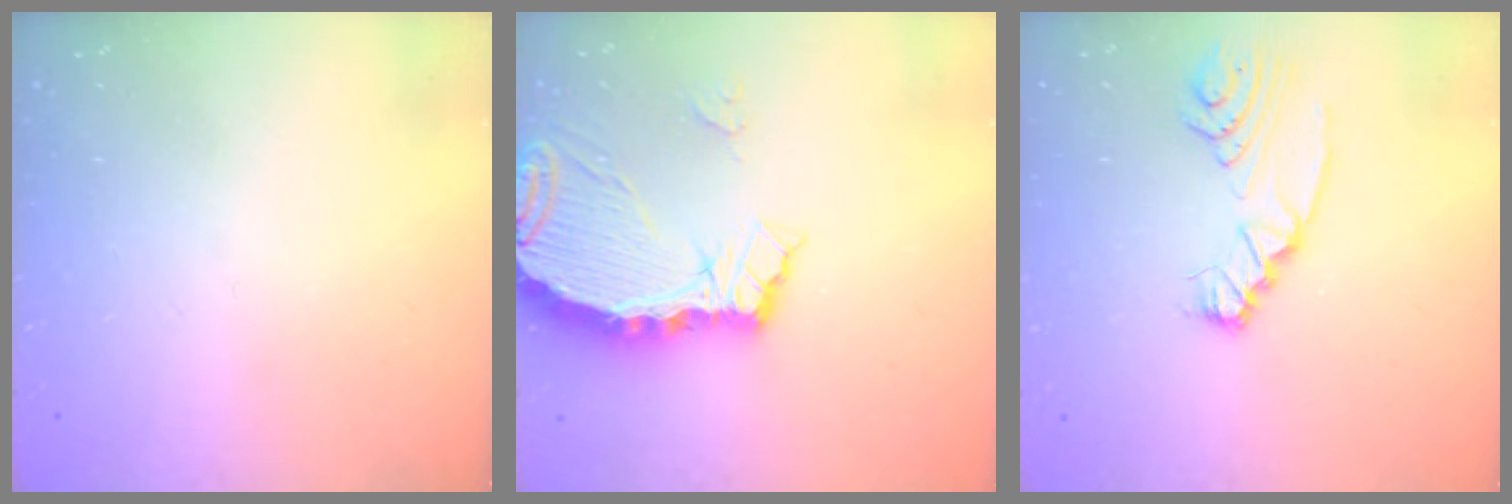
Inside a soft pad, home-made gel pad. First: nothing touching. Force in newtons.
{"total": 10.4, "press": 10.4, "slide": 0.8}
{"total": 6.3, "press": 6.3, "slide": 0.1}